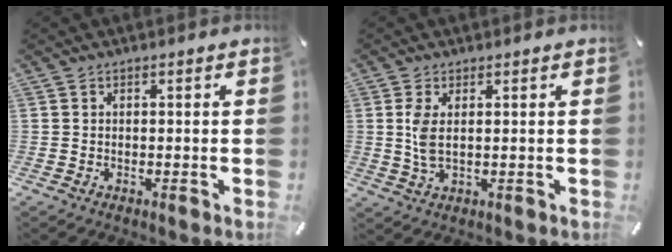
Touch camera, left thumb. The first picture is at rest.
{"total": 5.0, "force": [0.8, 1.9, 4.6], "torque": [-0.105, 0.000, 0.010]}